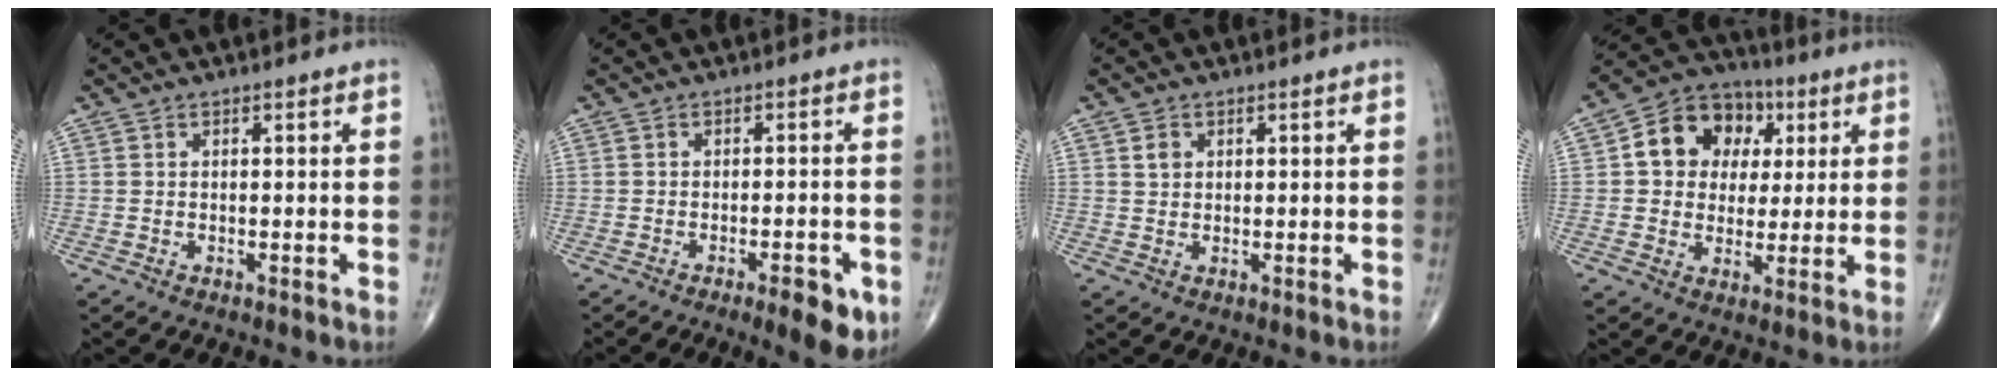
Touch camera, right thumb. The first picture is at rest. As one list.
[{"total": 6.8, "force": [-3.2, 2.1, 5.6], "torque": [-0.067, 0.004, -0.039]}, {"total": 1.9, "force": [0.7, 1.5, 0.9], "torque": [-0.010, -0.004, 0.013]}, {"total": 13.1, "force": [3.0, 10.8, 6.7], "torque": [-0.070, 0.009, 0.042]}]